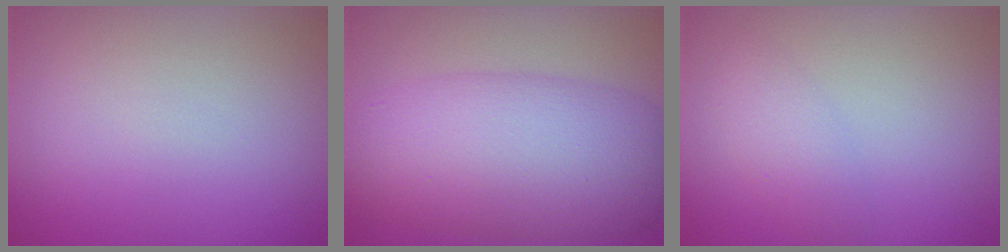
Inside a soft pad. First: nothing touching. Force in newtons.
{"total": 9.7, "press": 9.7, "slide": 0.2}
{"total": 1.9, "press": 1.9, "slide": 0.1}